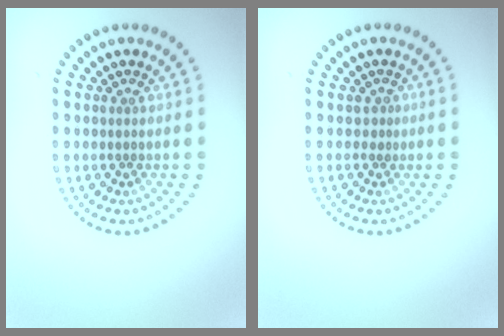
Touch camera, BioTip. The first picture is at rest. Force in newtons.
{"total": 0.5, "press": 0.2, "slide": 0.5}